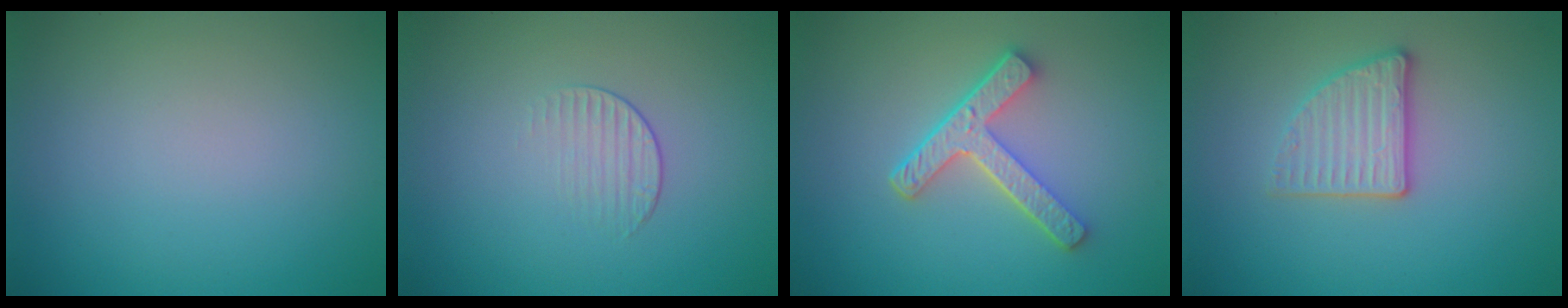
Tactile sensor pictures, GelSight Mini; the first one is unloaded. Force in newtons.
{"total": 1.2, "press": 0.4, "slide": 1.2}
{"total": 4.4, "press": 3.4, "slide": 2.7}
{"total": 2.9, "press": 2.7, "slide": 1.1}